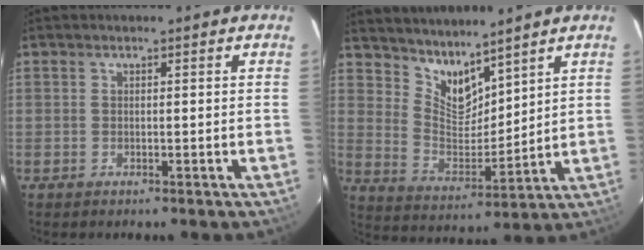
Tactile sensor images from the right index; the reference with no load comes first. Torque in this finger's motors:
{"motor_torque": [-0.01, 0.33, 0.04, 0.00]}